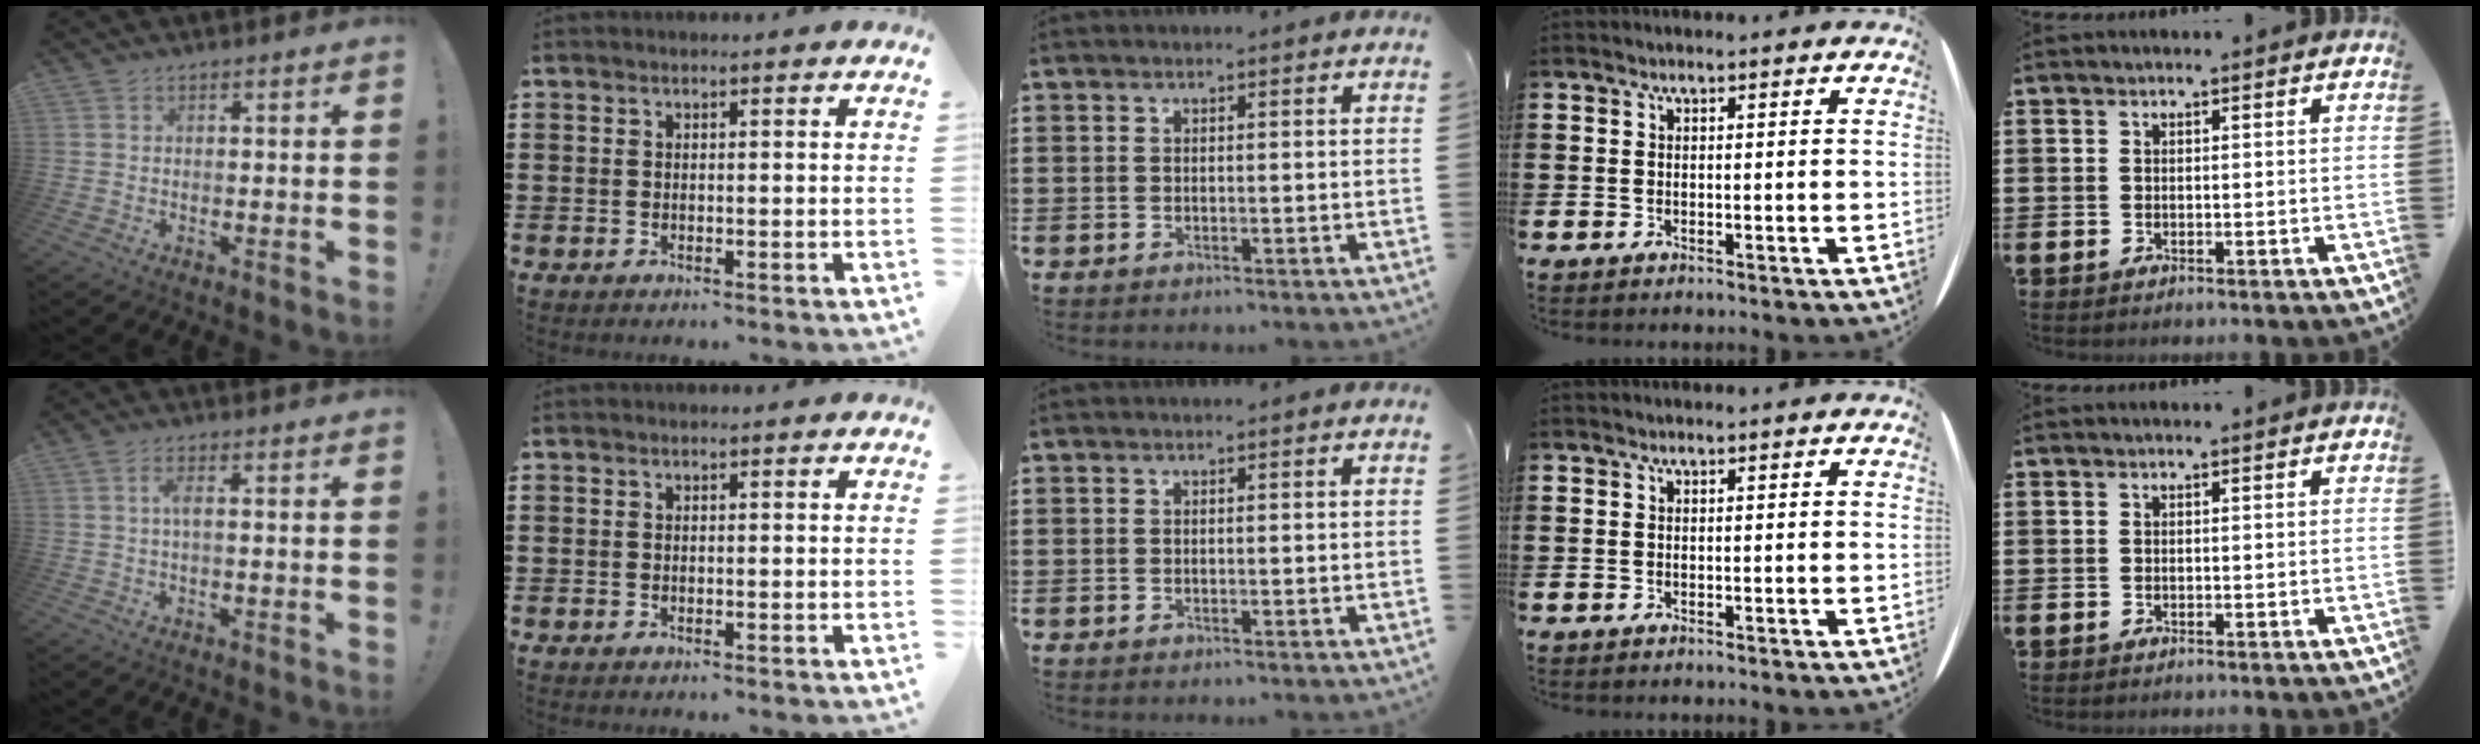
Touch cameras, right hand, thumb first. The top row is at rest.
{"thumb": {"total": 3.1, "force": [0.1, 0.7, 3.0], "torque": [-0.066, 0.009, 0.002]}}